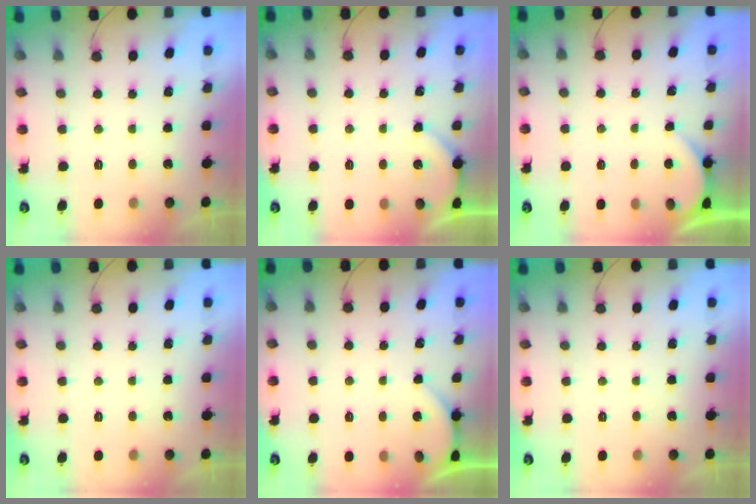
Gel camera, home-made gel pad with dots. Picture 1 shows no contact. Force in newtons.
{"total": 2.0, "press": 2.0, "slide": 0.2}
{"total": 0.7, "press": 0.7, "slide": 0.1}
{"total": 0.0}
{"total": 1.3, "press": 1.3, "slide": 0.3}
{"total": 0.0}